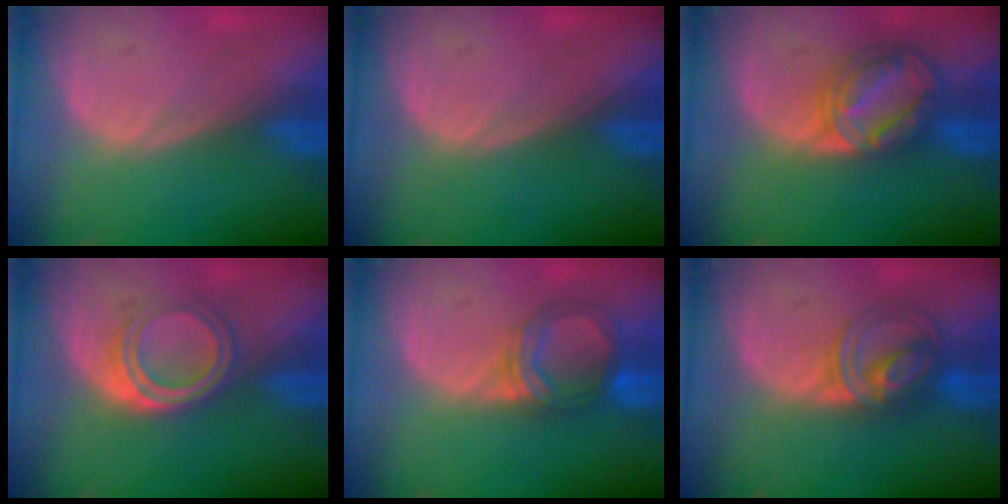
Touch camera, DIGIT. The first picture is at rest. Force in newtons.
{"total": 0.0}
{"total": 8.7, "press": 7.3, "slide": 4.6}
{"total": 5.1, "press": 4.5, "slide": 2.4}
{"total": 5.5, "press": 5.5, "slide": 0.7}
{"total": 6.3, "press": 6.1, "slide": 1.4}